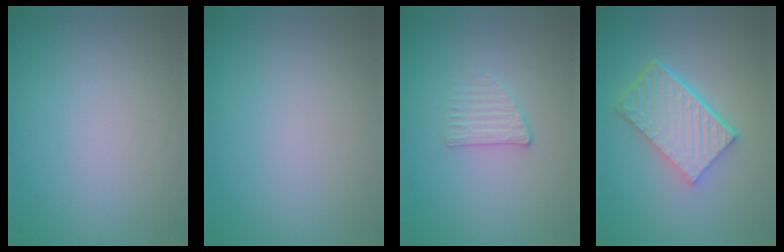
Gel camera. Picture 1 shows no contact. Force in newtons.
{"total": 0.0}
{"total": 1.3, "press": 0.8, "slide": 1.0}
{"total": 6.6, "press": 4.4, "slide": 4.9}